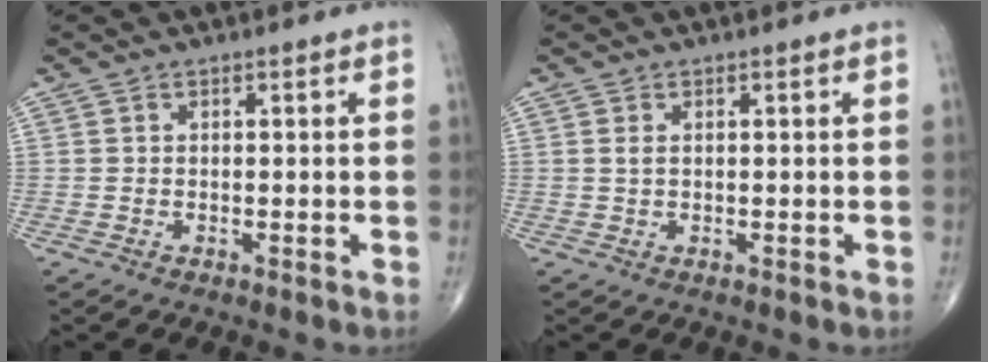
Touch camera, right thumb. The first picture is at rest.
{"total": 1.1, "force": [0.3, 0.6, 0.9], "torque": [-0.021, 0.006, 0.010]}